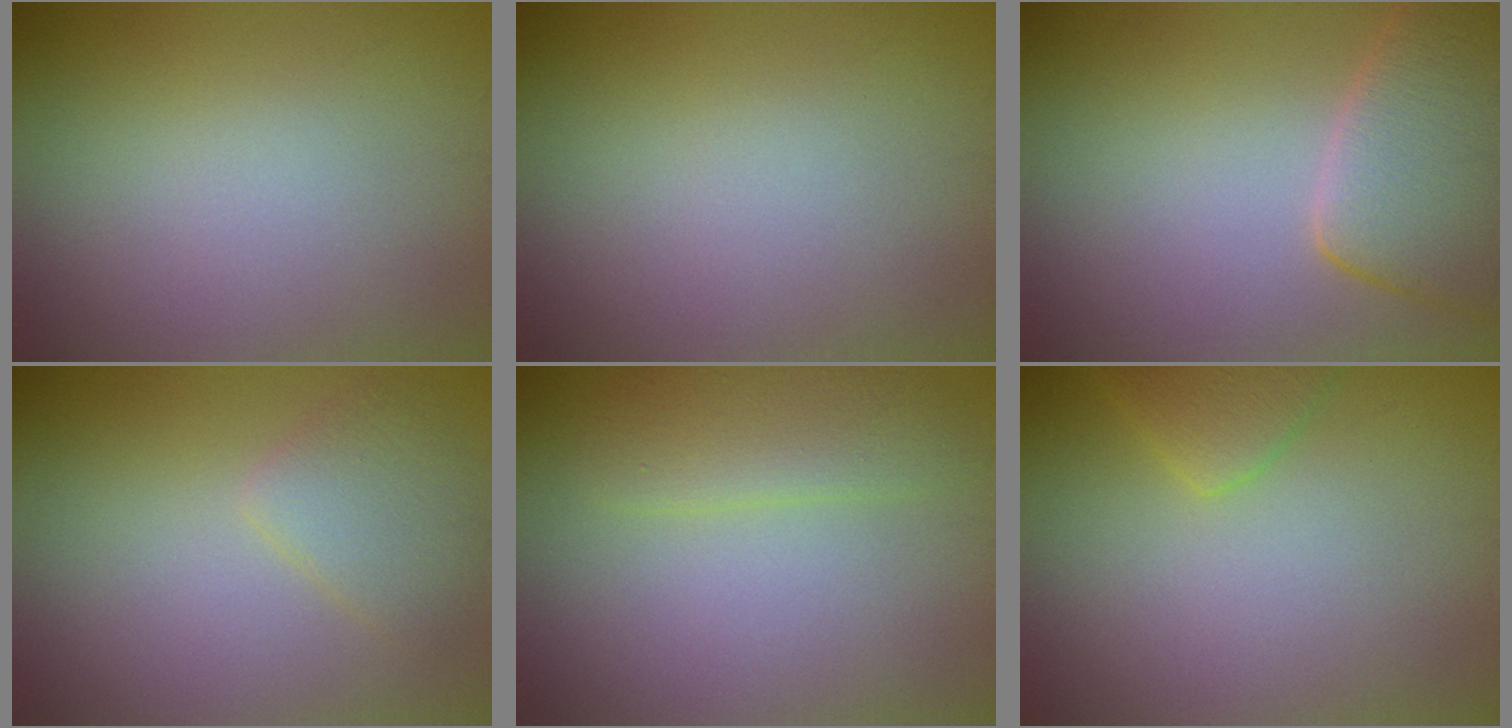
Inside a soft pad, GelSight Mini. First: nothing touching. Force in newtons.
{"total": 0.0}
{"total": 7.1, "press": 7.0, "slide": 0.6}
{"total": 2.5, "press": 2.5, "slide": 0.2}
{"total": 2.9, "press": 2.9, "slide": 0.2}
{"total": 2.7, "press": 2.7, "slide": 0.2}